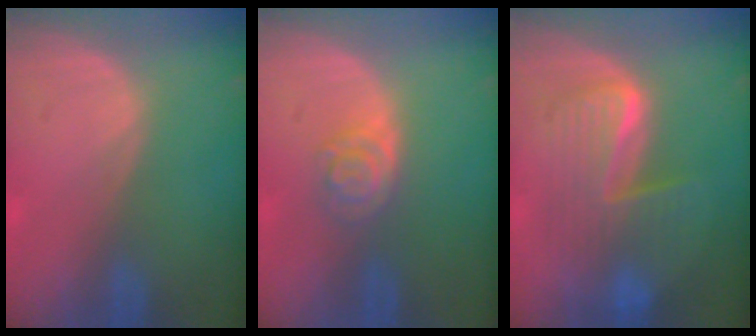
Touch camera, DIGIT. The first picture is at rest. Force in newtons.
{"total": 4.0, "press": 3.6, "slide": 1.8}
{"total": 8.5, "press": 8.4, "slide": 0.9}